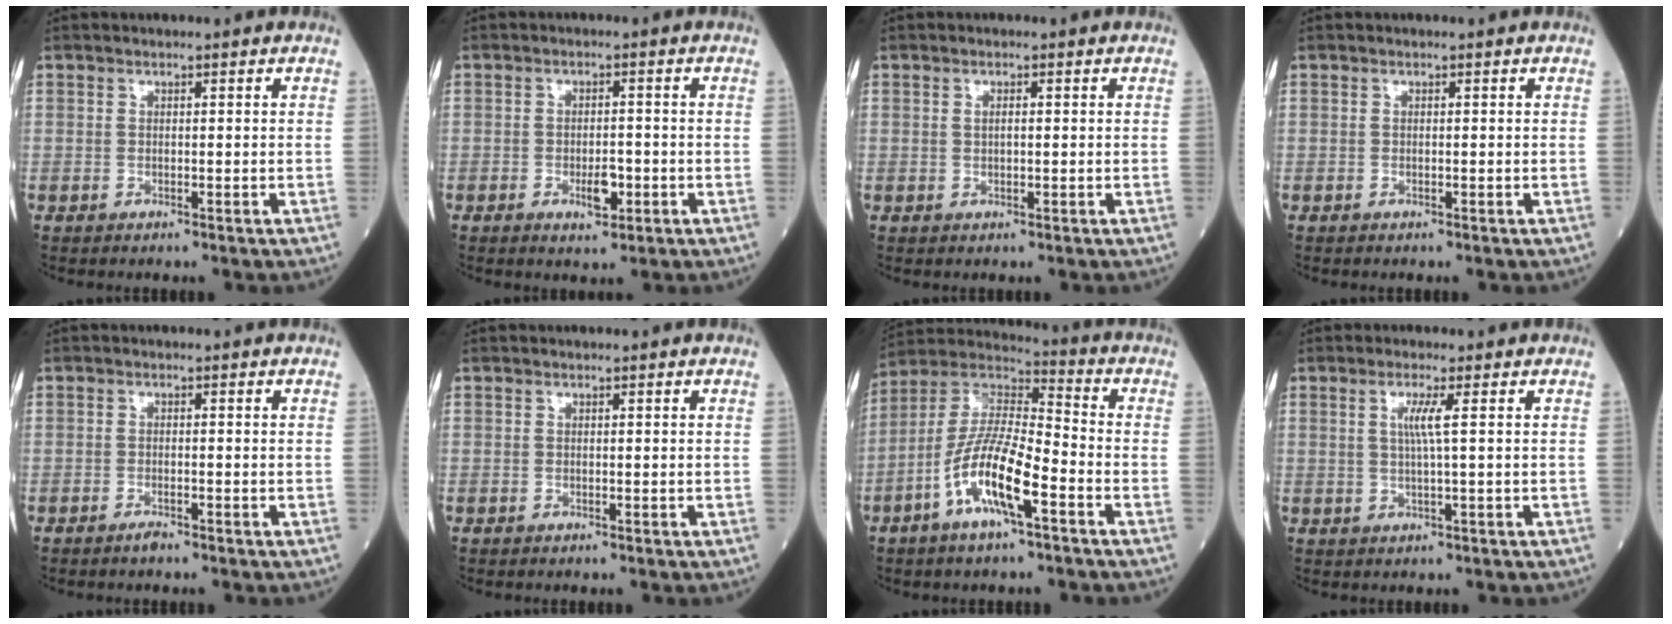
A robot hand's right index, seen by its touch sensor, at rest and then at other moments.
{"total": 3.3, "force": [-1.2, 1.4, 2.7], "torque": [-0.044, 0.002, -0.015]}
{"total": 1.1, "force": [0.2, 0.3, 1.0], "torque": [-0.019, 0.002, 0.004]}
{"total": 0.0}
{"total": 1.0, "force": [-0.8, 0.1, 0.5], "torque": [-0.017, -0.001, -0.012]}
{"total": 0.0}
{"total": 13.2, "force": [-5.5, 2.6, 11.7], "torque": [-0.235, 0.002, -0.106]}
{"total": 3.0, "force": [0.7, -0.6, 2.8], "torque": [-0.059, 0.000, 0.012]}